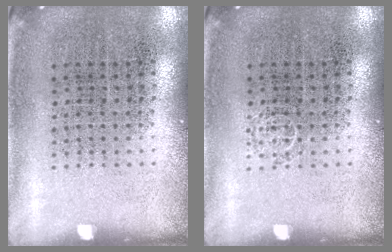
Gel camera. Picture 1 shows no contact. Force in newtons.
{"total": 0.6, "press": 0.6, "slide": 0.1}